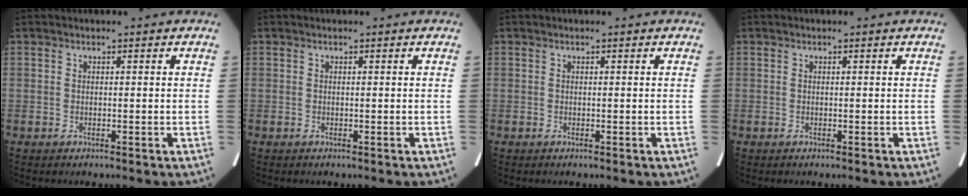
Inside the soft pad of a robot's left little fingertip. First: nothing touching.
{"total": 0.0}
{"total": 0.0}
{"total": 0.0}